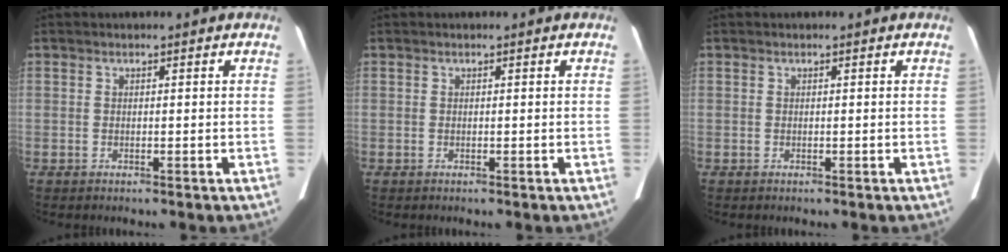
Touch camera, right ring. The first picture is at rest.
{"total": 0.0}
{"total": 0.0}